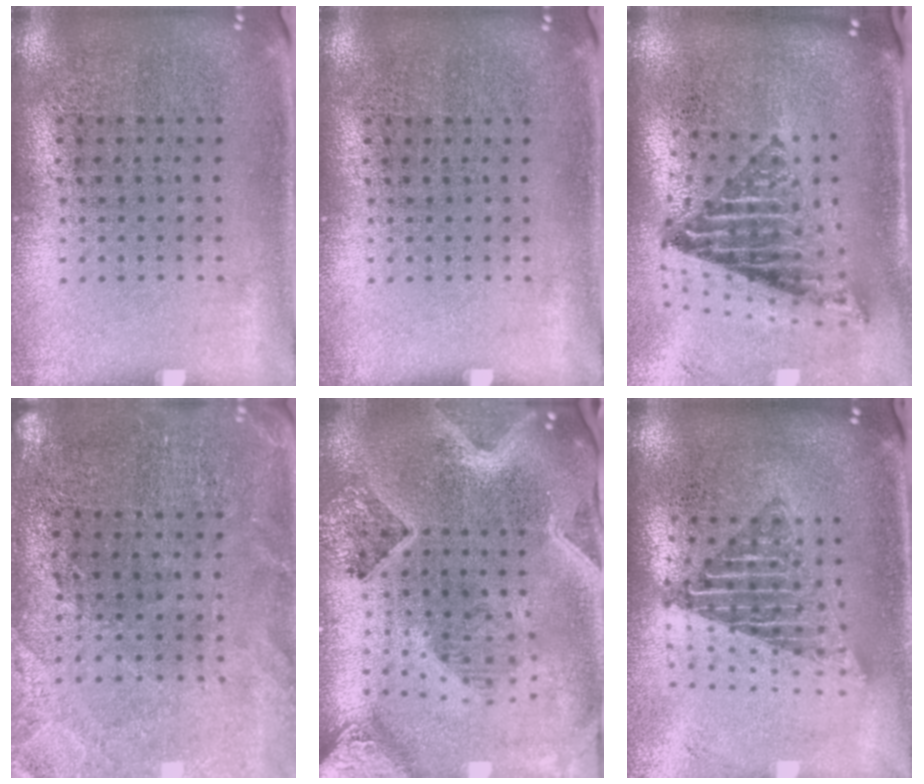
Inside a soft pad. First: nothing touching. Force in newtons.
{"total": 0.0}
{"total": 1.9, "press": 1.5, "slide": 1.2}
{"total": 0.5, "press": 0.5, "slide": 0.2}
{"total": 3.3, "press": 2.7, "slide": 1.9}
{"total": 1.6, "press": 1.3, "slide": 0.9}